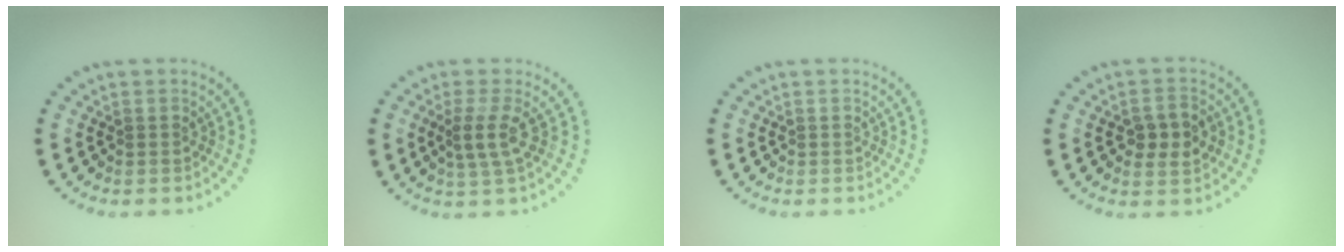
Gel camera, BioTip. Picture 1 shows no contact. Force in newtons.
{"total": 2.3, "press": 1.8, "slide": 1.3}
{"total": 0.0}
{"total": 2.8, "press": 2.8, "slide": 0.1}